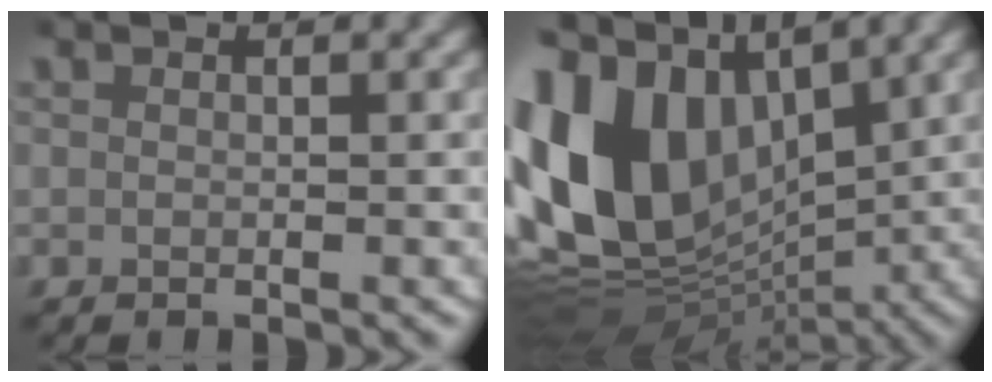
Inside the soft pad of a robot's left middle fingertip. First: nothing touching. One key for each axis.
{"total": 15.9, "fx": 0.4, "fy": 11.3, "fz": 11.2, "tx": -0.235, "ty": -0.031, "tz": 0.021}